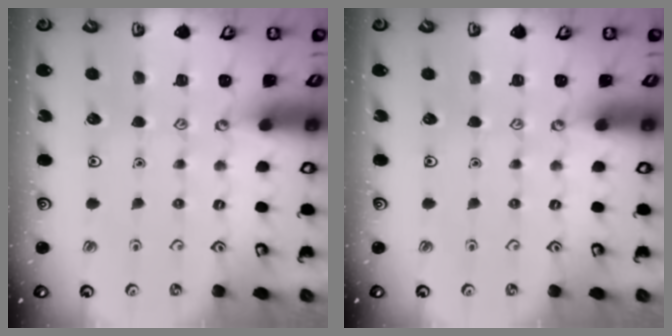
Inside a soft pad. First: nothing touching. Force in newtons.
{"total": 0.0}